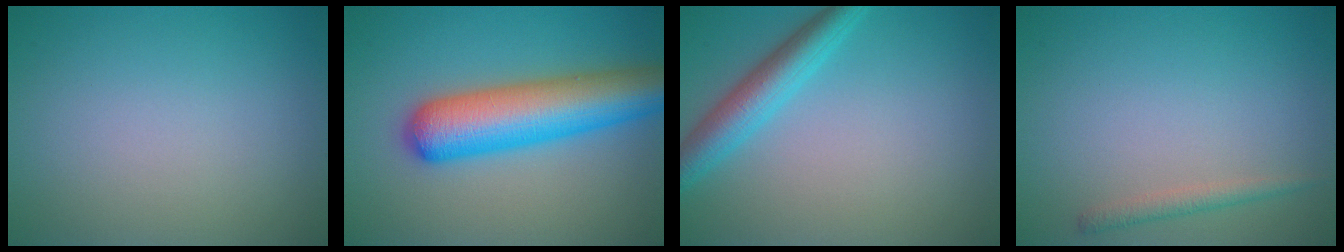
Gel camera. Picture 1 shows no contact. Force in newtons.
{"total": 8.7, "press": 8.7, "slide": 0.3}
{"total": 4.1, "press": 4.1, "slide": 0.2}
{"total": 1.4, "press": 1.4, "slide": 0.1}